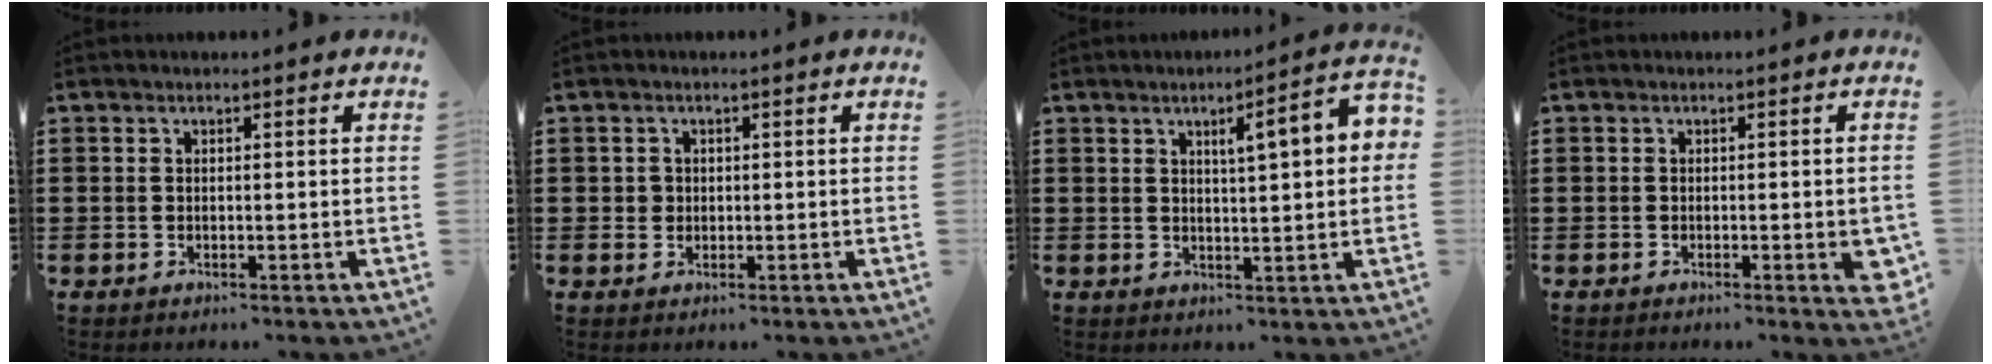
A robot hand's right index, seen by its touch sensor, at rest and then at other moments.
{"total": 1.3, "force": [0.1, 1.2, 0.3], "torque": [-0.009, 0.006, 0.001]}
{"total": 6.3, "force": [2.0, 0.9, 6.0], "torque": [-0.091, -0.008, 0.023]}
{"total": 2.2, "force": [-1.0, 1.0, 1.8], "torque": [-0.019, -0.003, -0.019]}